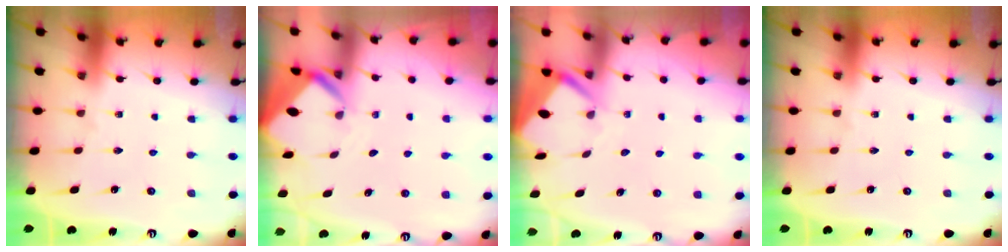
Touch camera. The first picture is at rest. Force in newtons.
{"total": 2.9, "press": 2.9, "slide": 0.1}
{"total": 3.3, "press": 3.3, "slide": 0.3}
{"total": 0.0}